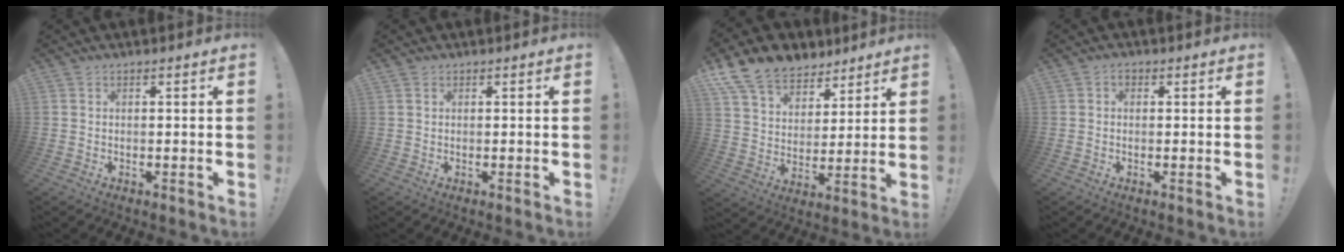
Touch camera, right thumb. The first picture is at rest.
{"total": 0.8, "force": [0.6, 0.4, -0.1], "torque": [0.009, -0.002, 0.011]}
{"total": 14.1, "force": [10.3, 8.5, 4.4], "torque": [-0.081, -0.070, 0.198]}
{"total": 1.5, "force": [0.1, 1.1, 1.0], "torque": [-0.011, 0.002, 0.000]}